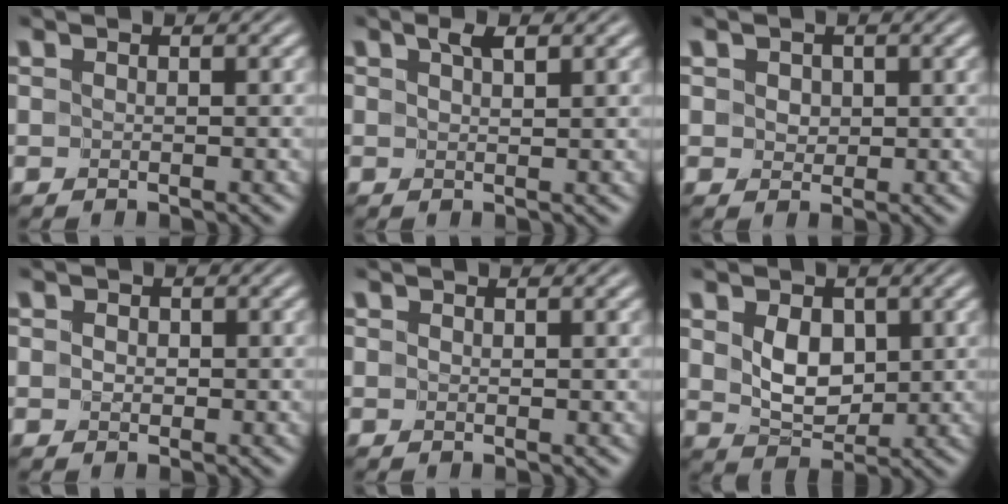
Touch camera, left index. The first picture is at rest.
{"total": 1.5, "force": [1.1, 0.2, 1.0], "torque": [-0.016, -0.002, 0.019]}
{"total": 1.6, "force": [0.5, 1.3, 0.7], "torque": [-0.014, 0.008, 0.002]}
{"total": 0.8, "force": [0.0, 0.7, 0.2], "torque": [0.001, 0.003, -0.008]}
{"total": 0.5, "force": [0.3, 0.3, 0.3], "torque": [-0.001, 0.002, 0.004]}
{"total": 3.3, "force": [0.8, 2.4, 2.2], "torque": [-0.048, -0.007, 0.017]}